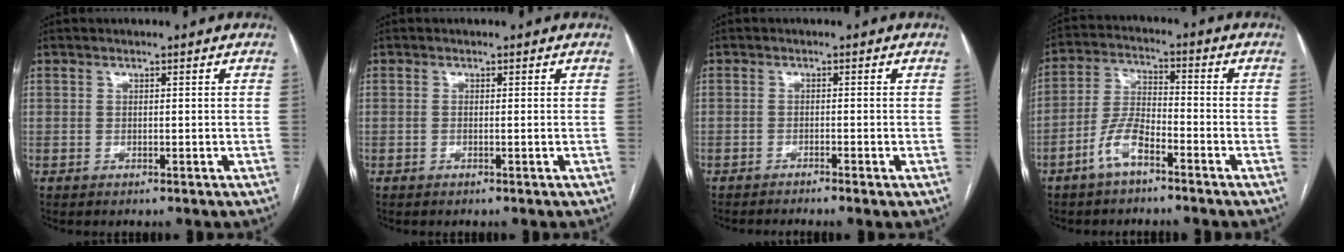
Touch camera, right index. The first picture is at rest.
{"total": 0.0}
{"total": 2.6, "force": [-2.1, -0.5, 1.5], "torque": [-0.021, 0.004, -0.032]}
{"total": 6.8, "force": [-4.2, 2.2, 4.9], "torque": [-0.112, 0.009, -0.084]}